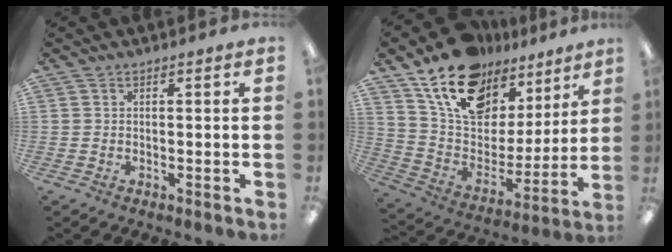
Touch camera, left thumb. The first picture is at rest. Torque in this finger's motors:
{"motor_torque": [0.77, 0.92, 1.51, -1.27, 0.24]}